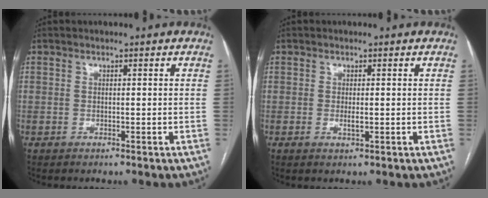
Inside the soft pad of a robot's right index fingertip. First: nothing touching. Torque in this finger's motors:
{"motor_torque": [-0.45, 0.65, -1.05, -0.21]}